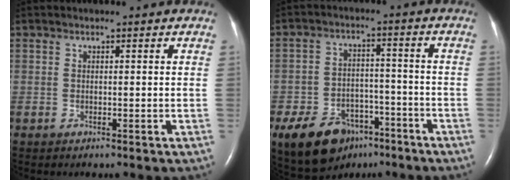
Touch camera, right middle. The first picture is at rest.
{"total": 12.7, "force": [-8.1, 7.5, 6.2], "torque": [-0.111, 0.006, -0.125]}